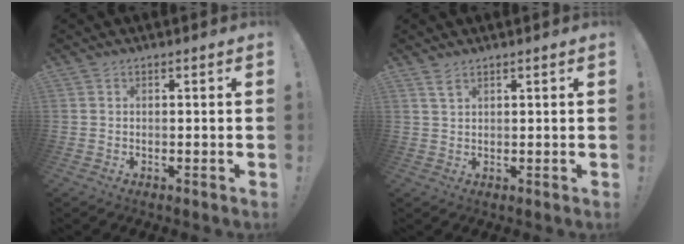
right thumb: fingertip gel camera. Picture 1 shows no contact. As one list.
[{"total": 2.4, "force": [1.7, 0.7, 1.6], "torque": [-0.031, -0.005, 0.030]}]